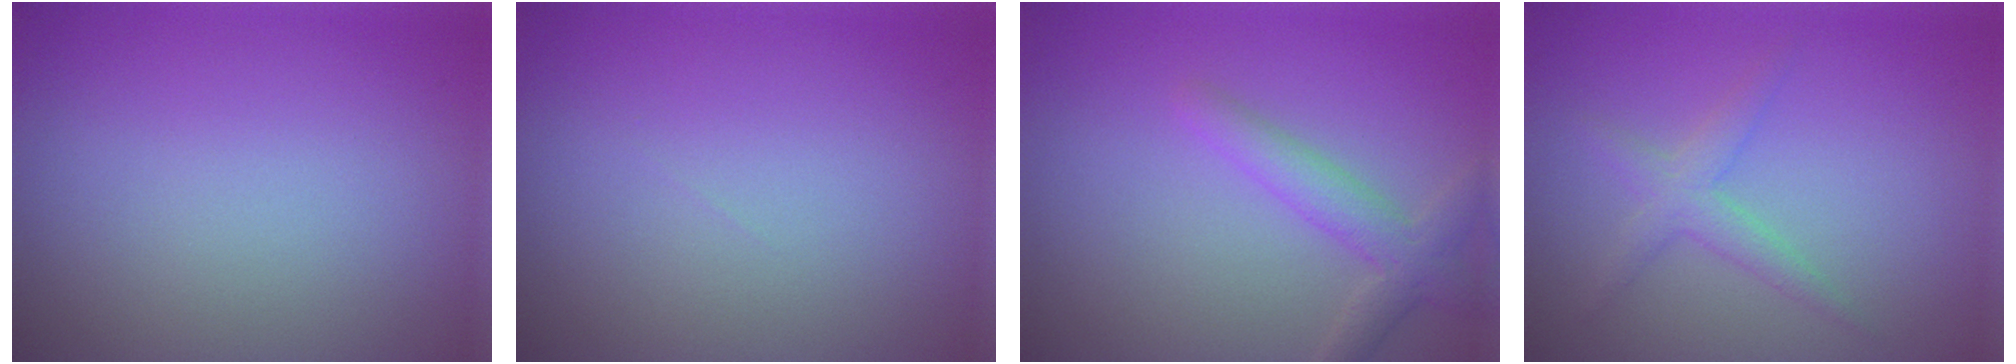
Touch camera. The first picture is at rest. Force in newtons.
{"total": 0.0}
{"total": 2.8, "press": 2.8, "slide": 0.1}
{"total": 2.1, "press": 2.1, "slide": 0.1}